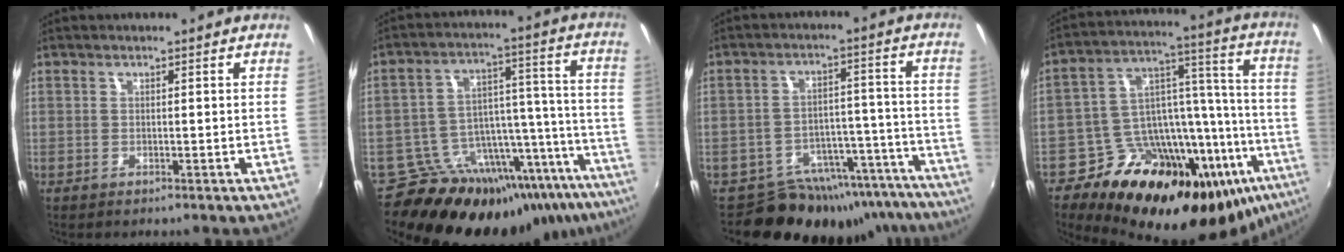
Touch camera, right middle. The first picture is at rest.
{"total": 27.2, "force": [-20.7, 12.2, 12.8], "torque": [-0.187, 0.020, -0.274]}
{"total": 18.8, "force": [-16.2, 8.7, 3.7], "torque": [-0.061, 0.053, -0.203]}
{"total": 31.6, "force": [-19.5, 14.7, 20.0], "torque": [-0.291, 0.018, -0.281]}